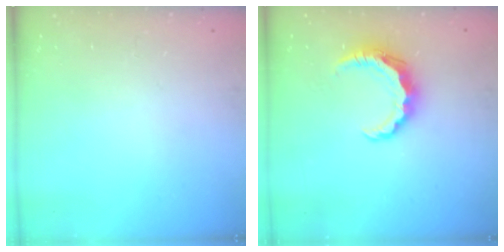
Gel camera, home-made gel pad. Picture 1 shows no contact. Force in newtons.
{"total": 8.3, "press": 8.2, "slide": 1.3}